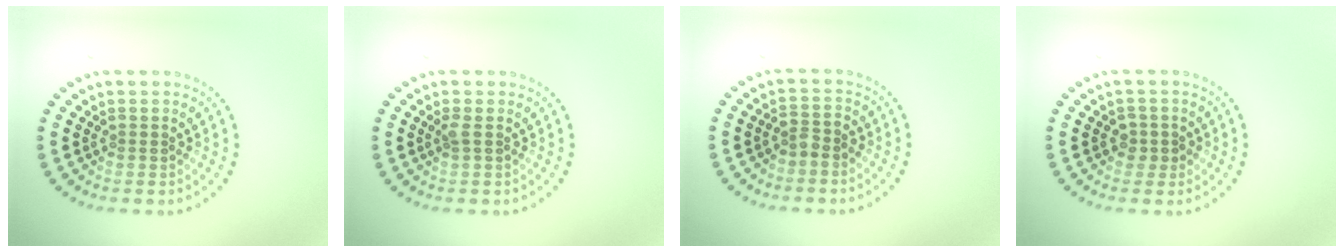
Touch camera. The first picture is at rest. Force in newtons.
{"total": 0.6, "press": 0.5, "slide": 0.4}
{"total": 1.4, "press": 1.2, "slide": 0.8}
{"total": 1.4, "press": 1.3, "slide": 0.6}